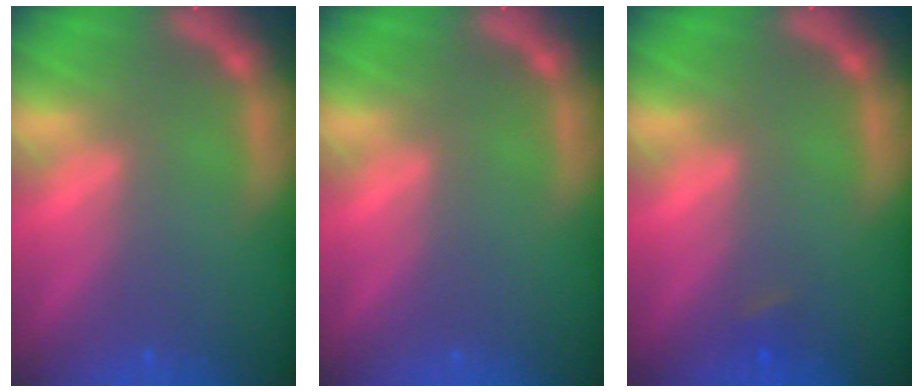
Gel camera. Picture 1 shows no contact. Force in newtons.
{"total": 0.0}
{"total": 0.9}